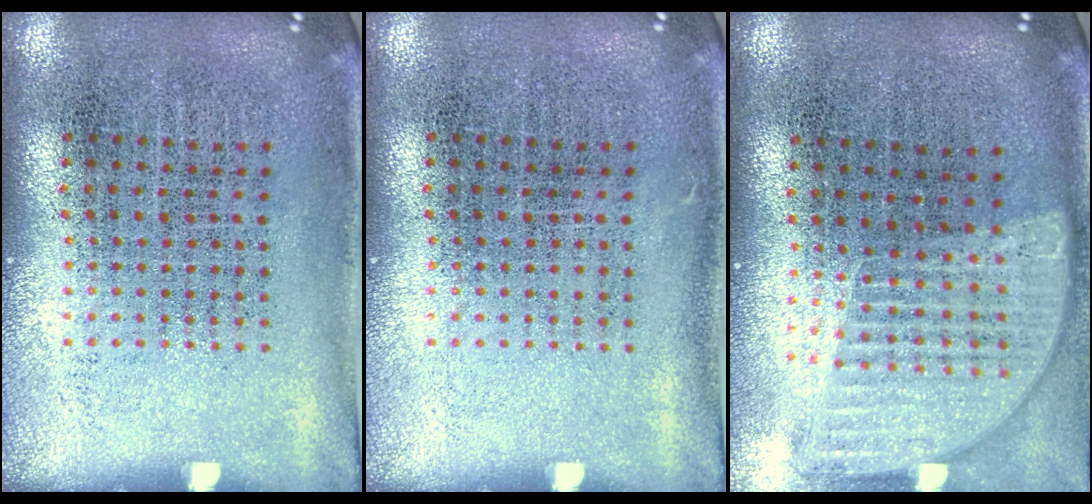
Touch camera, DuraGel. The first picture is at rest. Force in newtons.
{"total": 0.0}
{"total": 1.2, "press": 1.2, "slide": 0.5}